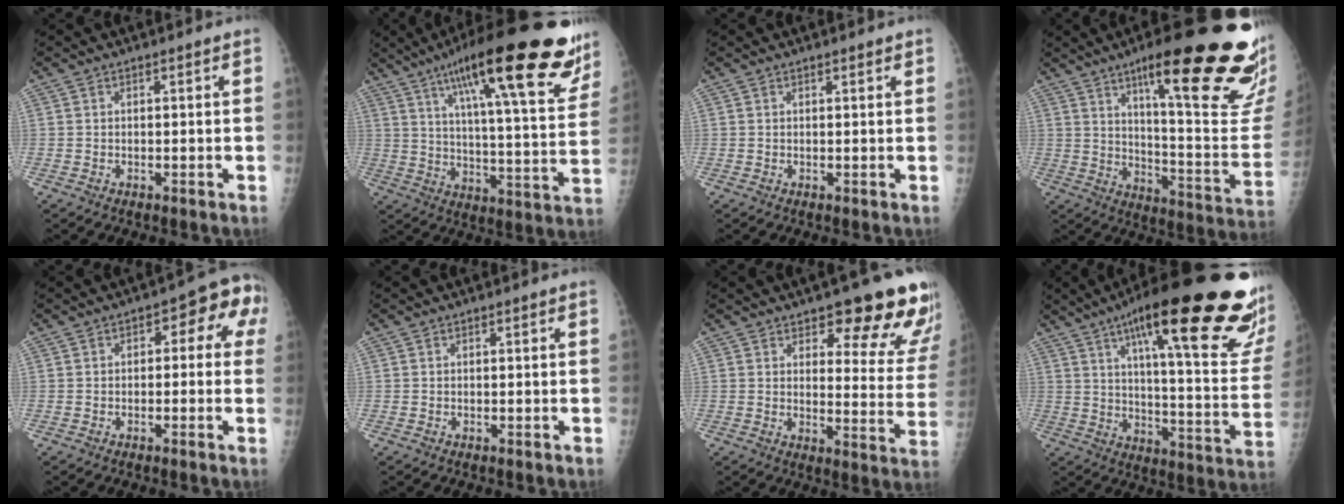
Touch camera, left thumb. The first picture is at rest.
{"total": 27.7, "force": [16.7, 5.9, 21.2], "torque": [-0.295, -0.041, 0.246]}
{"total": 0.8, "force": [0.6, 0.2, 0.5], "torque": [-0.006, -0.001, 0.008]}
{"total": 30.2, "force": [17.9, 4.9, 23.8], "torque": [-0.259, -0.072, 0.261]}
{"total": 7.7, "force": [0.7, 4.3, 6.3], "torque": [-0.038, 0.036, -0.003]}
{"total": 0.0}
{"total": 17.9, "force": [12.2, 6.2, 11.6], "torque": [-0.093, -0.069, 0.145]}
{"total": 32.9, "force": [19.4, 6.3, 25.8], "torque": [-0.293, -0.052, 0.278]}